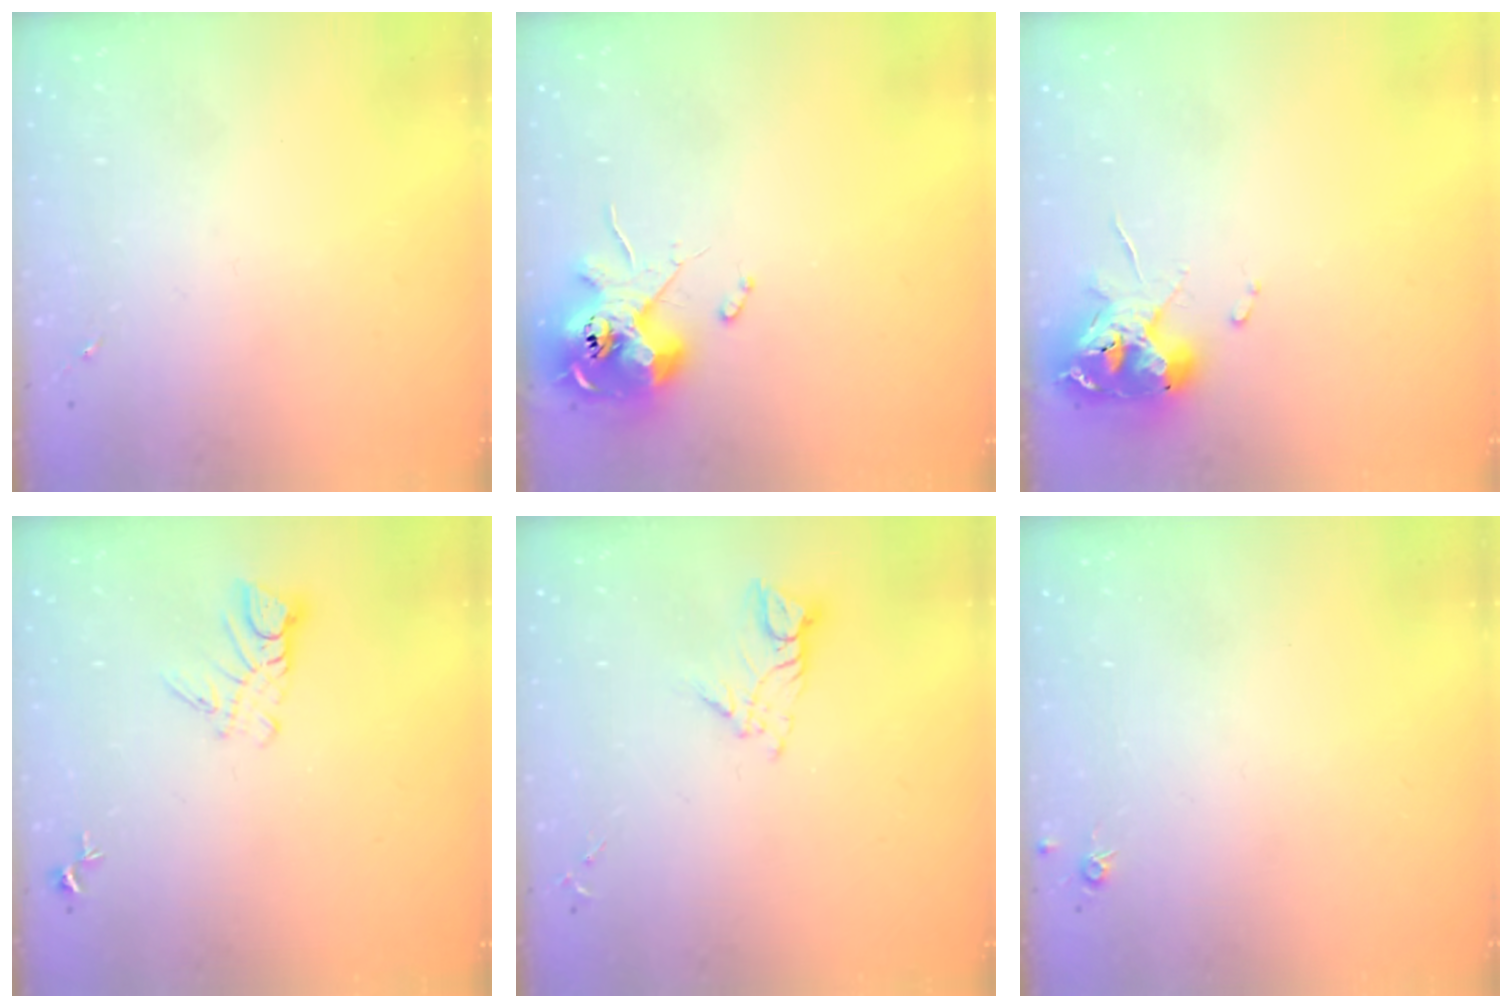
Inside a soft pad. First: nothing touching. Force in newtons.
{"total": 11.4, "press": 11.2, "slide": 1.6}
{"total": 10.3, "press": 10.3, "slide": 1.3}
{"total": 6.6, "press": 6.5, "slide": 0.6}
{"total": 8.4, "press": 8.4, "slide": 0.9}
{"total": 4.4, "press": 4.3, "slide": 0.5}